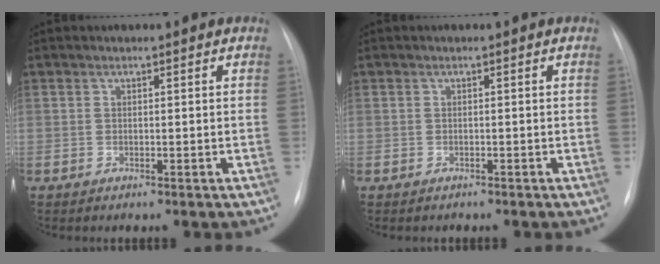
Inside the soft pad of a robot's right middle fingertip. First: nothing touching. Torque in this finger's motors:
{"motor_torque": [-1.33, -0.21, -0.40, -0.11]}